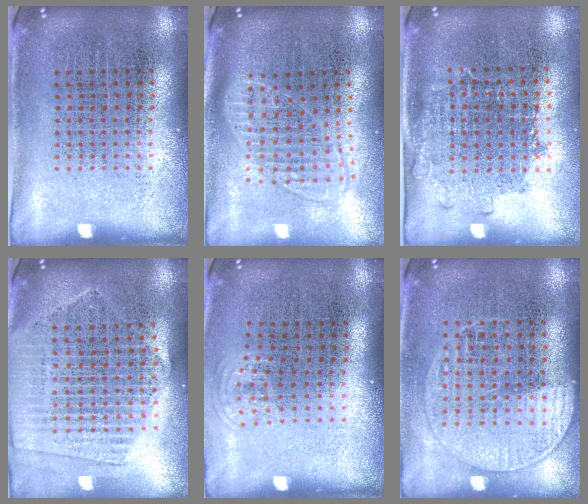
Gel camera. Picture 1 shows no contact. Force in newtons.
{"total": 1.8, "press": 1.5, "slide": 1.0}
{"total": 1.2, "press": 0.9, "slide": 0.8}
{"total": 2.0, "press": 1.8, "slide": 0.9}
{"total": 0.8, "press": 0.5, "slide": 0.6}
{"total": 1.3, "press": 1.2, "slide": 0.5}